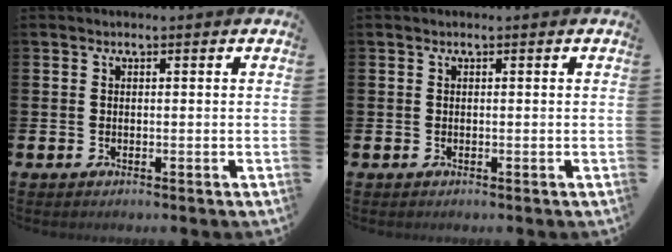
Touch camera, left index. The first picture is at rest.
{"total": 0.0}